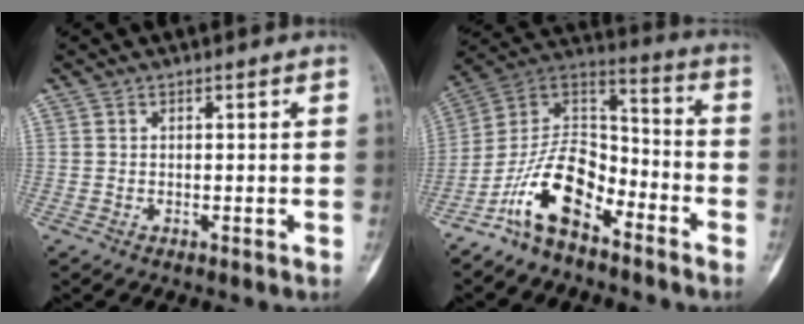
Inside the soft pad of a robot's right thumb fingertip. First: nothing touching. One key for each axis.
{"total": 14.5, "fx": -8.8, "fy": 7.3, "fz": 8.9, "tx": -0.152, "ty": 0.089, "tz": -0.174}